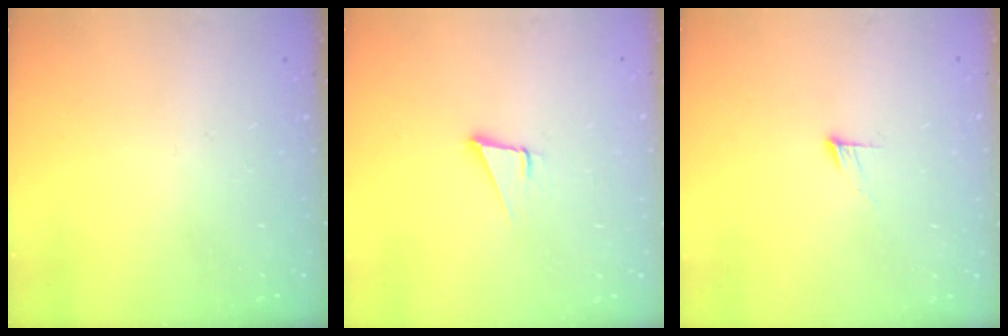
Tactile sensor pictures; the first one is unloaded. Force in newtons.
{"total": 3.7, "press": 2.9, "slide": 2.2}
{"total": 4.5, "press": 4.5, "slide": 0.4}